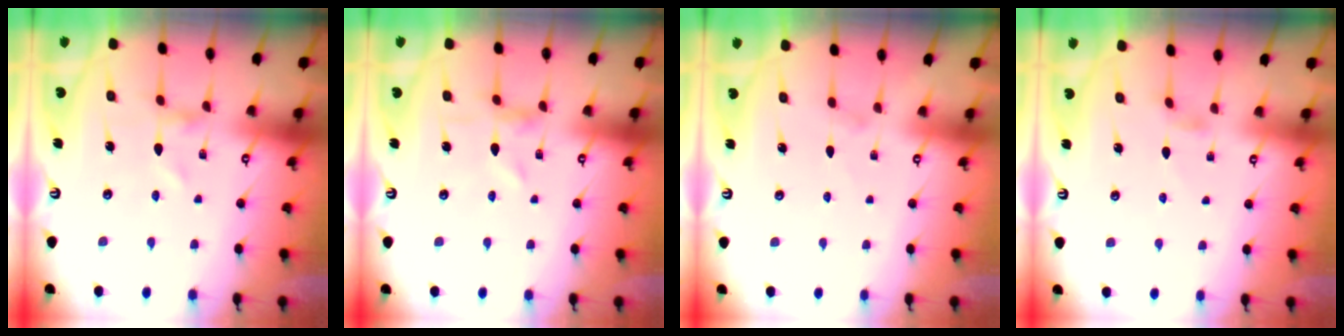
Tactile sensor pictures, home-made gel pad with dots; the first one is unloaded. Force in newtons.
{"total": 0.9, "press": 0.9, "slide": 0.3}
{"total": 0.8, "press": 0.8, "slide": 0.1}
{"total": 1.1, "press": 1.0, "slide": 0.4}